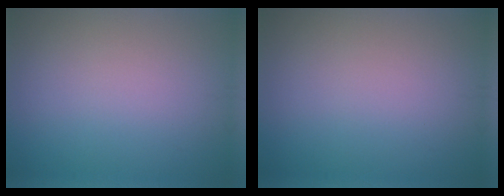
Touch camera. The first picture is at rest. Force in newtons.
{"total": 0.0}